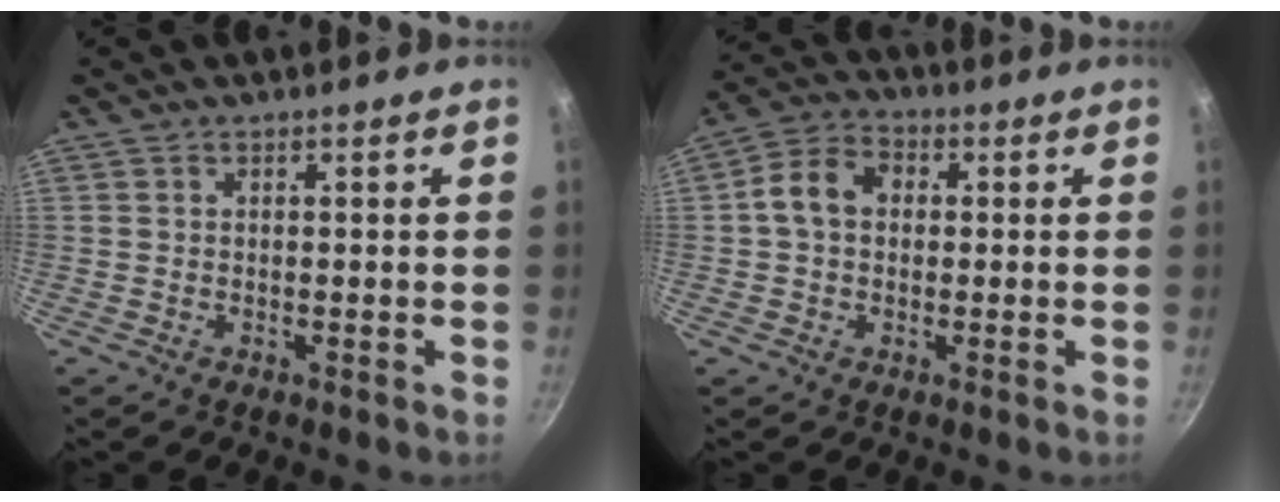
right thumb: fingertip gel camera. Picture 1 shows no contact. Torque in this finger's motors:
{"motor_torque": [0.63, 1.88, 0.96, -0.31, 0.07]}